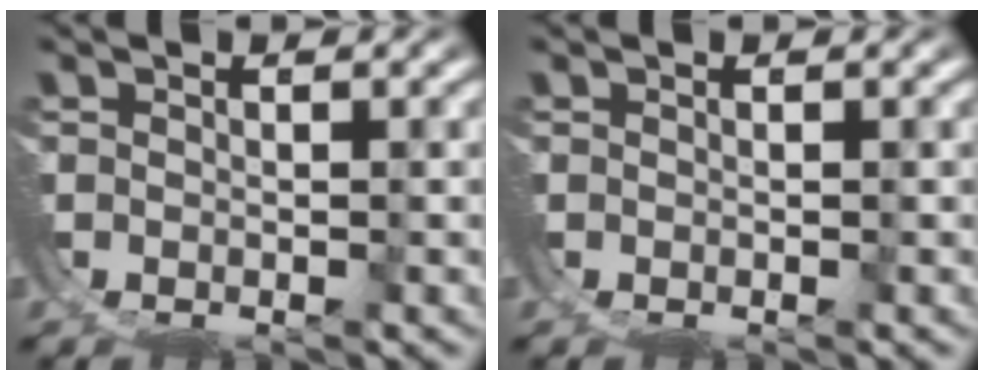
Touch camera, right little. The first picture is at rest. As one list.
[{"total": 0.0}]